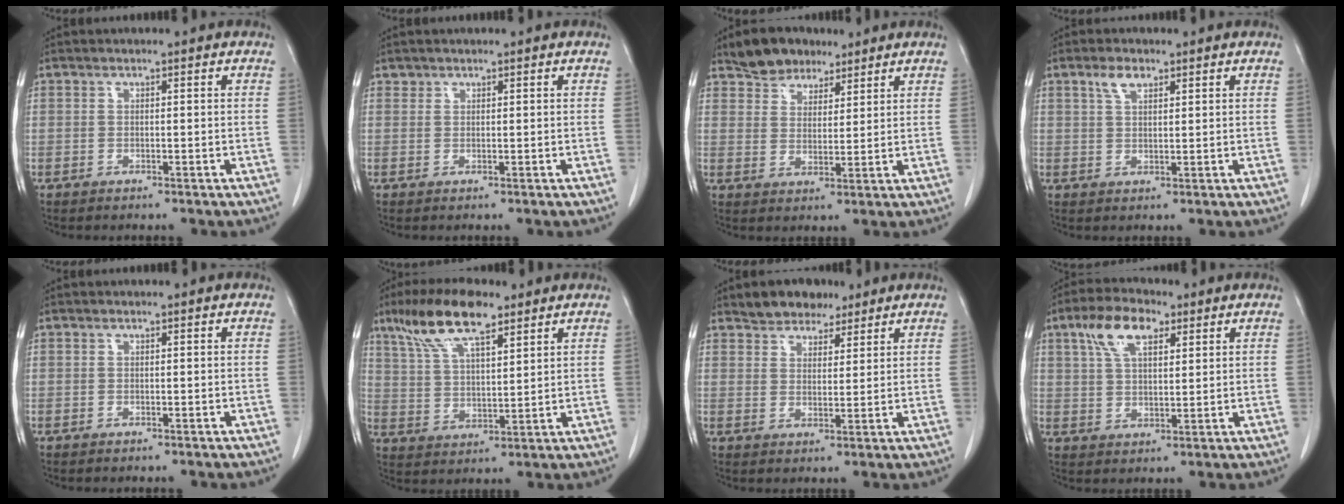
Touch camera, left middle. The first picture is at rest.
{"total": 0.6, "force": [0.5, 0.4, -0.1], "torque": [0.003, 0.004, 0.008]}
{"total": 6.7, "force": [5.4, 3.6, 1.8], "torque": [-0.033, 0.010, 0.099]}
{"total": 2.9, "force": [1.8, 1.3, 1.8], "torque": [-0.041, 0.006, 0.039]}
{"total": 0.0}
{"total": 11.6, "force": [7.9, 3.1, 7.9], "torque": [-0.157, 0.020, 0.149]}
{"total": 6.4, "force": [5.1, 3.2, 2.1], "torque": [-0.034, 0.010, 0.091]}
{"total": 8.1, "force": [4.3, 3.6, 5.9], "torque": [-0.116, 0.018, 0.080]}